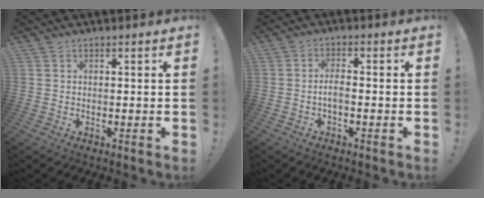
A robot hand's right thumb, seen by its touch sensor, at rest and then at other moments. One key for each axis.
{"total": 3.4, "fx": -1.2, "fy": 1.0, "fz": 3.0, "tx": -0.064, "ty": -0.003, "tz": -0.024}